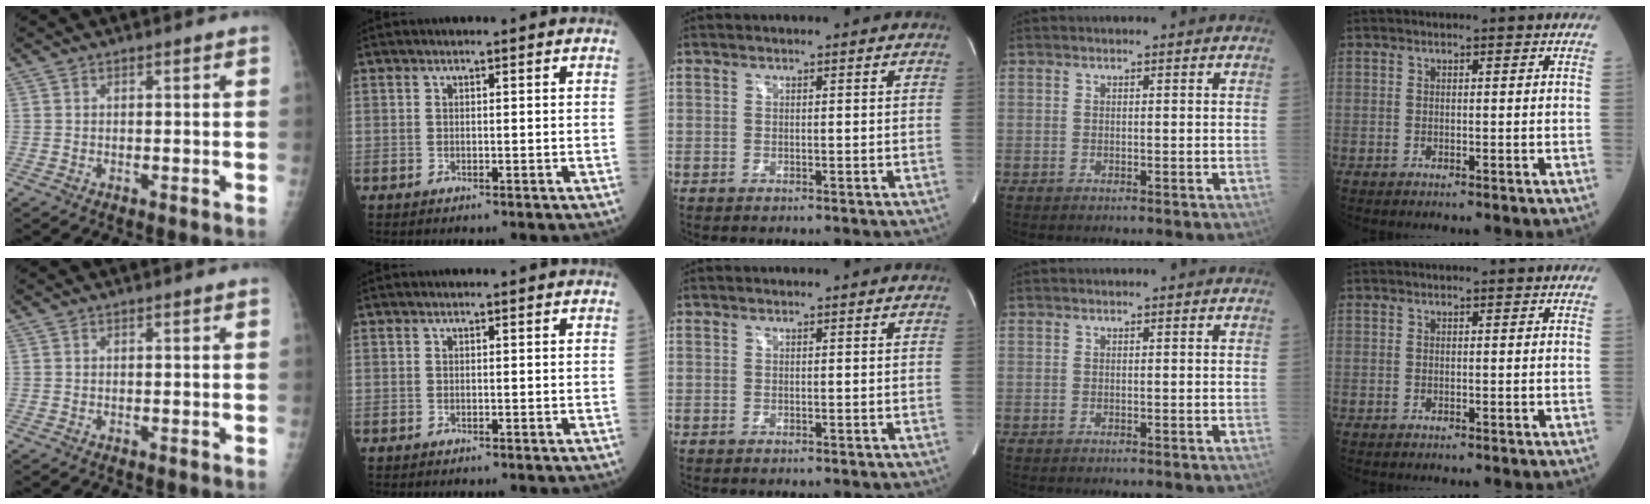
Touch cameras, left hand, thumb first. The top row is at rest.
{}